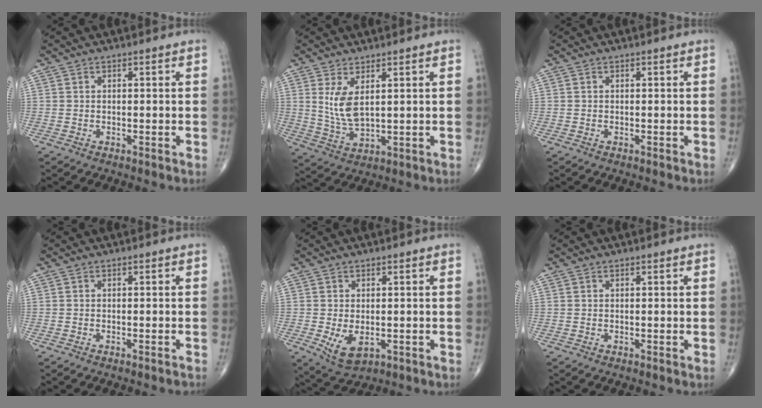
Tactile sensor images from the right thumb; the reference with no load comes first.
{"total": 6.5, "force": [2.0, 2.8, 5.6], "torque": [-0.111, -0.020, 0.053]}
{"total": 0.0}
{"total": 1.0, "force": [-0.9, 0.0, 0.5], "torque": [-0.014, 0.007, -0.010]}
{"total": 5.7, "force": [-1.1, 3.4, 4.5], "torque": [-0.073, -0.011, -0.006]}
{"total": 0.0}